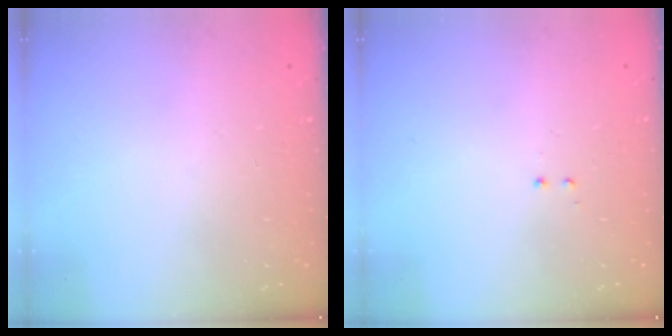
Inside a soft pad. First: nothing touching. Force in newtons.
{"total": 0.5, "press": 0.5, "slide": 0.3}